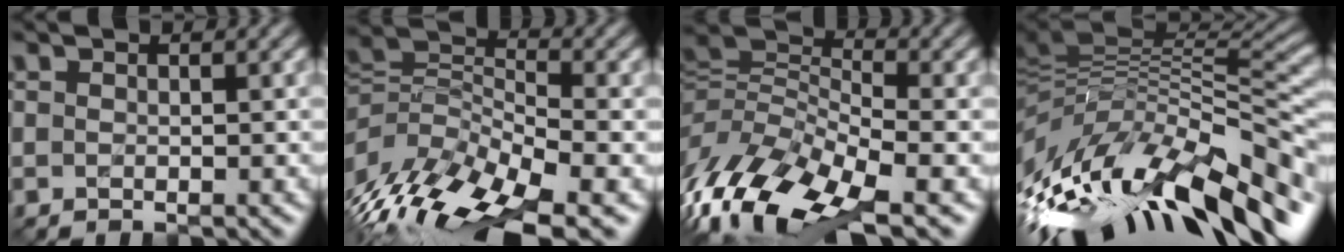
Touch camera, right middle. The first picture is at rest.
{"total": 11.5, "force": [-6.3, 4.8, 8.4], "torque": [-0.166, 0.003, -0.115]}
{"total": 10.8, "force": [-5.8, 4.3, 8.1], "torque": [-0.156, 0.003, -0.119]}
{"total": 15.7, "force": [-5.7, 5.9, 13.3], "torque": [-0.255, 0.007, -0.097]}